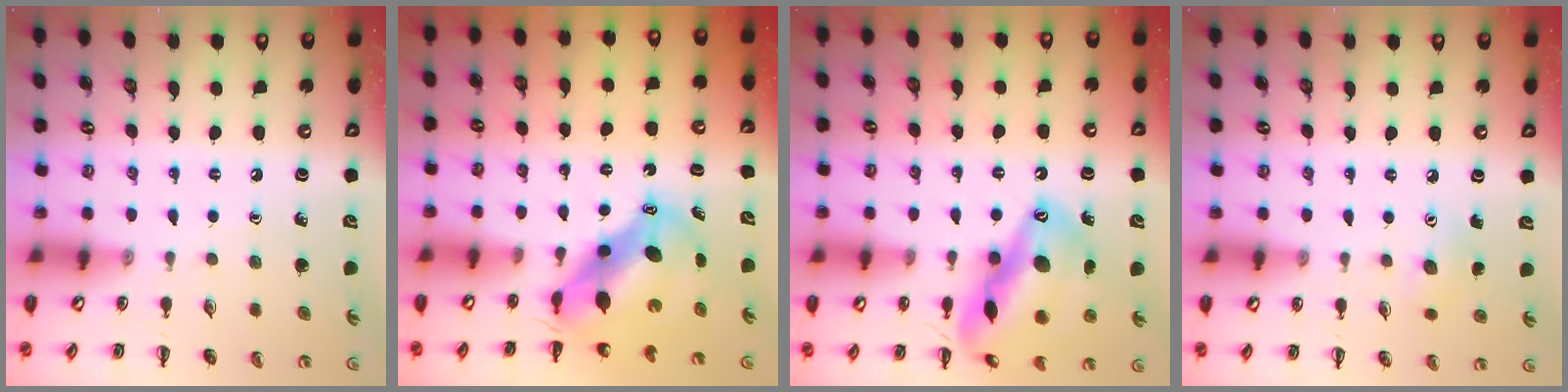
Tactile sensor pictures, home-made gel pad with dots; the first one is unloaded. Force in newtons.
{"total": 8.6, "press": 8.2, "slide": 2.6}
{"total": 20.7, "press": 20.5, "slide": 2.4}
{"total": 6.0, "press": 5.8, "slide": 1.4}